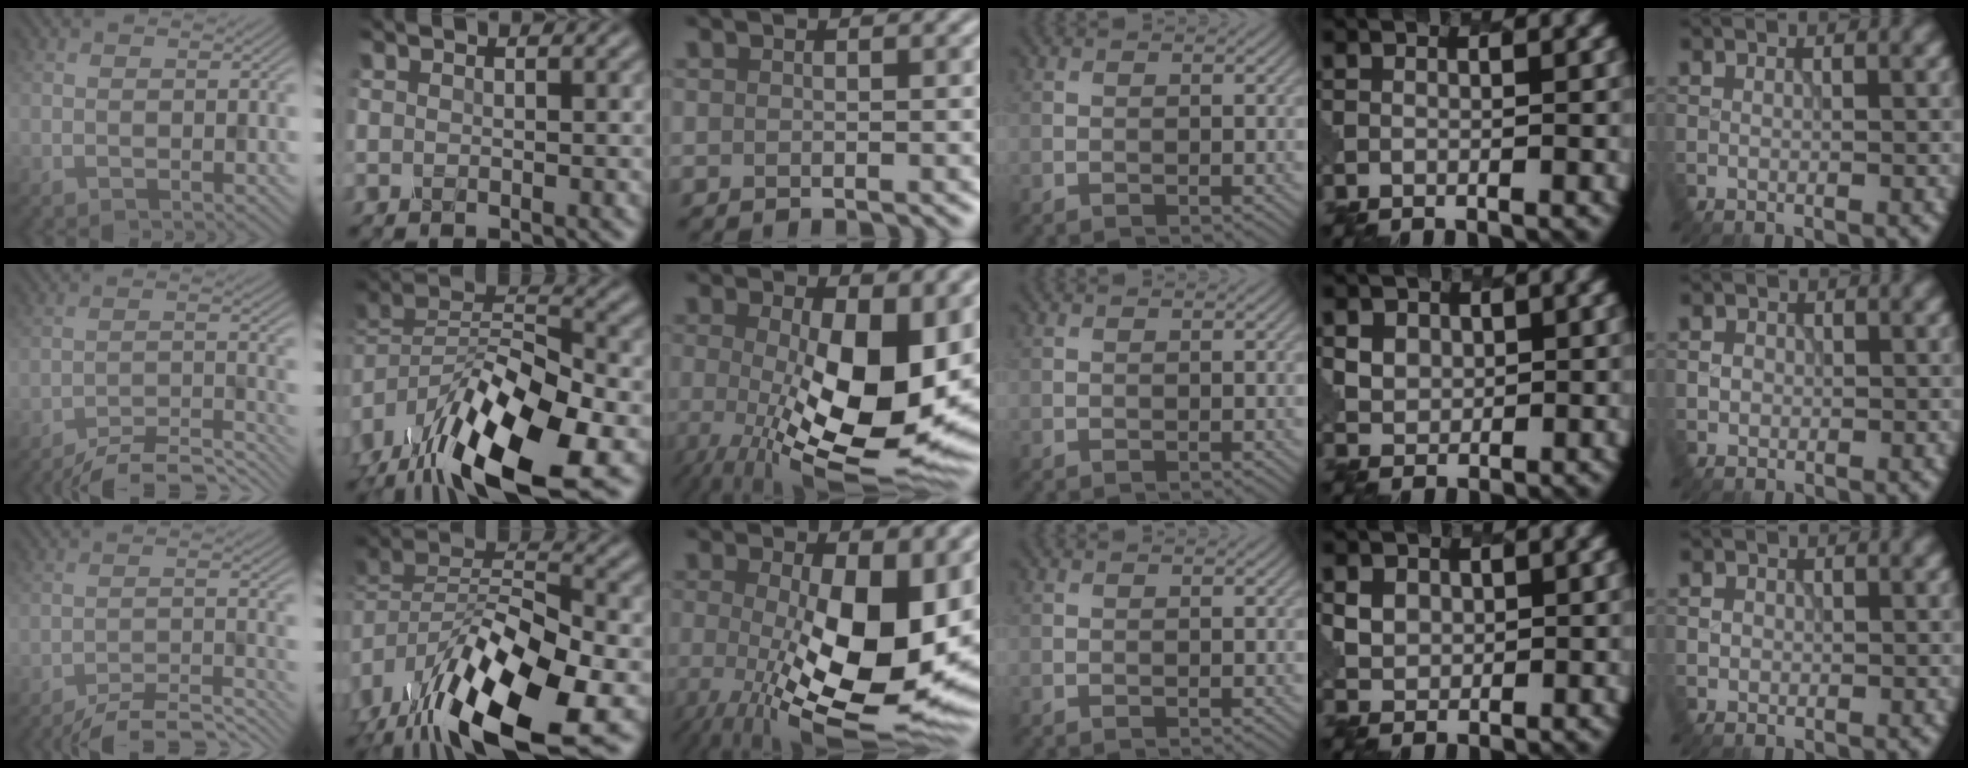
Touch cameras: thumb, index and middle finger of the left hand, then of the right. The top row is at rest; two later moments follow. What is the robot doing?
{"motion": "dispense", "object": "glue stick"}